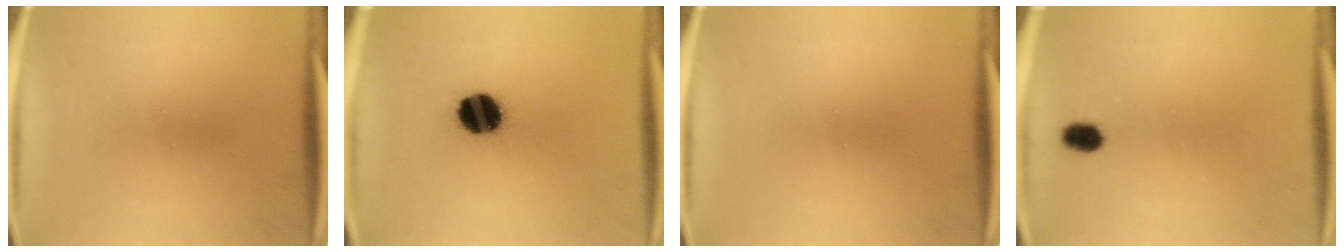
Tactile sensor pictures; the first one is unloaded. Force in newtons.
{"total": 11.7}
{"total": 0.0}
{"total": 2.7}